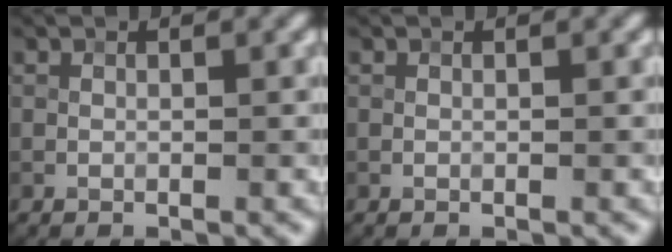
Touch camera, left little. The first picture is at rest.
{"total": 0.0}